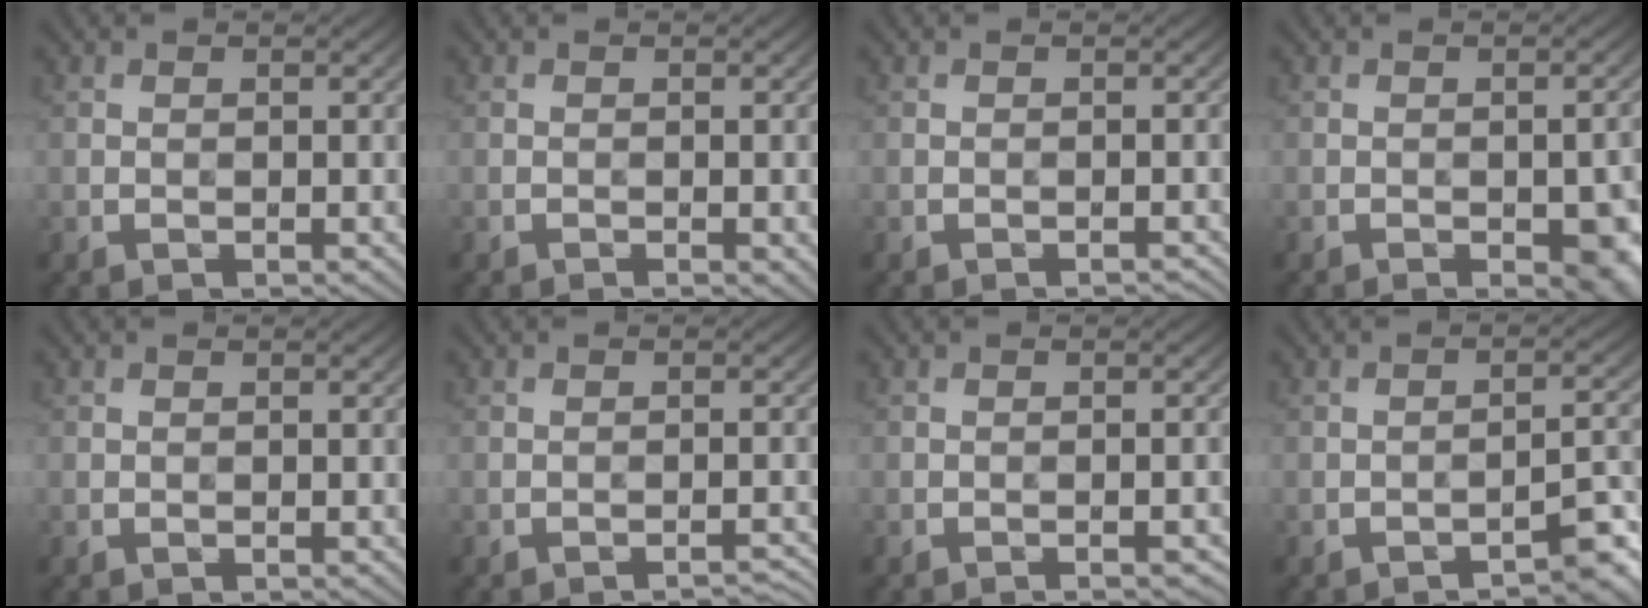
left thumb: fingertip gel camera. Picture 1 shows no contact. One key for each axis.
{"total": 1.0, "fx": -0.5, "fy": 0.1, "fz": 0.9, "tx": -0.013, "ty": -0.001, "tz": -0.010}
{"total": 0.8, "fx": -0.7, "fy": 0.0, "fz": 0.3, "tx": -0.002, "ty": 0.003, "tz": -0.013}
{"total": 6.3, "fx": -2.7, "fy": 2.5, "fz": 5.1, "tx": -0.060, "ty": -0.003, "tz": -0.028}
{"total": 0.0}
{"total": 2.0, "fx": -1.7, "fy": 0.2, "fz": 0.9, "tx": -0.006, "ty": 0.006, "tz": -0.027}
{"total": 1.8, "fx": -1.3, "fy": 0.3, "fz": 1.2, "tx": -0.011, "ty": 0.007, "tz": -0.018}
{"total": 4.1, "fx": -3.2, "fy": 0.5, "fz": 2.6, "tx": -0.030, "ty": 0.018, "tz": -0.045}